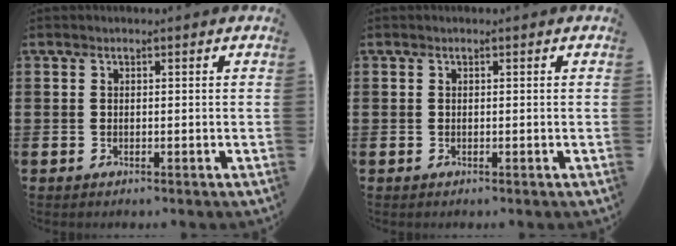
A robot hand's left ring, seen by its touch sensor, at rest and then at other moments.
{"total": 0.0}